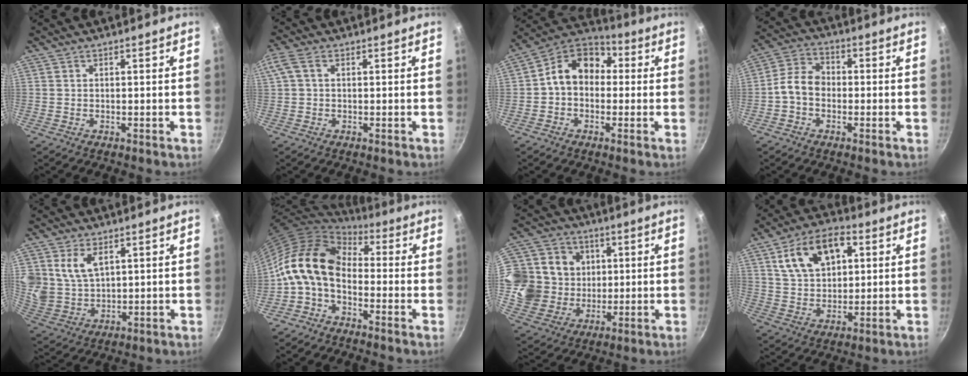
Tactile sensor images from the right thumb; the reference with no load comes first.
{"total": 3.9, "force": [1.0, 2.4, 2.9], "torque": [-0.064, 0.013, 0.017]}
{"total": 11.7, "force": [0.5, 9.1, 7.3], "torque": [-0.087, 0.039, -0.017]}
{"total": 6.5, "force": [-1.2, 4.9, 4.1], "torque": [-0.059, 0.027, -0.041]}
{"total": 8.8, "force": [3.7, 5.8, 5.4], "torque": [-0.092, -0.025, 0.082]}
{"total": 13.3, "force": [-1.2, 8.9, 9.8], "torque": [-0.166, 0.038, -0.044]}
{"total": 16.9, "force": [2.2, 15.2, 7.1], "torque": [-0.116, 0.001, 0.039]}
{"total": 14.5, "force": [5.1, 9.0, 10.1], "torque": [-0.146, 0.003, 0.087]}